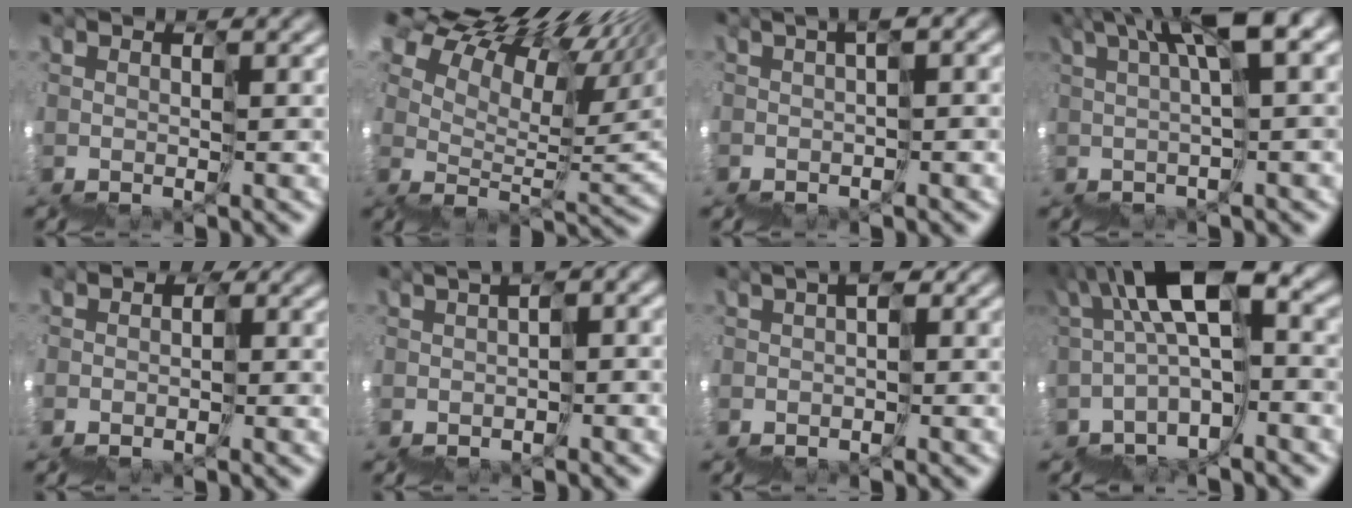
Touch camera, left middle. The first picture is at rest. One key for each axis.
{"total": 12.7, "fx": 11.7, "fy": 2.2, "fz": 4.5, "tx": -0.082, "ty": 0.073, "tz": 0.186}
{"total": 2.6, "fx": -1.4, "fy": -0.2, "fz": 2.1, "tx": -0.037, "ty": -0.007, "tz": -0.020}
{"total": 7.0, "fx": 3.5, "fy": 0.2, "fz": 6.1, "tx": -0.073, "ty": 0.053, "tz": 0.063}
{"total": 3.5, "fx": -2.3, "fy": 2.7, "fz": 0.0, "tx": 0.011, "ty": 0.011, "tz": -0.042}
{"total": 3.8, "fx": -2.3, "fy": 1.0, "fz": 2.8, "tx": -0.037, "ty": -0.003, "tz": -0.025}
{"total": 1.8, "fx": -1.8, "fy": -0.2, "fz": 0.3, "tx": -0.011, "ty": -0.003, "tz": -0.038}
{"total": 7.4, "fx": 0.8, "fy": 2.1, "fz": 7.1, "tx": -0.125, "ty": 0.045, "tz": 0.006}